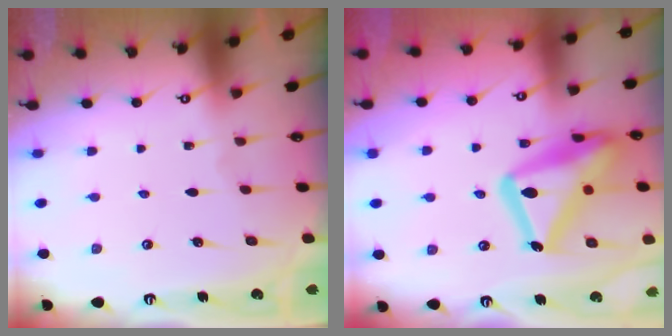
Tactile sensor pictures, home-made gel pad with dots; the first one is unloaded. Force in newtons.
{"total": 22.8, "press": 22.8, "slide": 1.7}